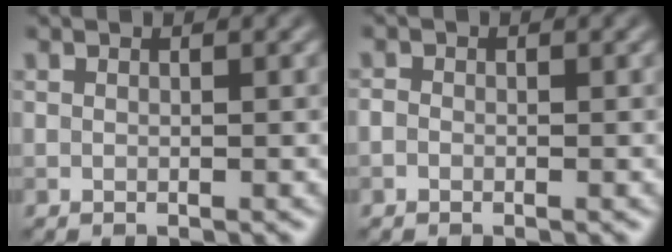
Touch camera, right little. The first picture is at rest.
{"total": 0.6, "force": [-0.4, 0.4, 0.2], "torque": [-0.003, -0.001, -0.010]}